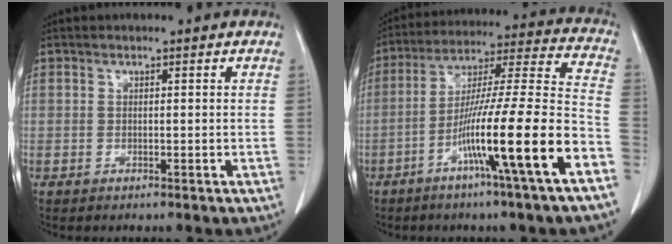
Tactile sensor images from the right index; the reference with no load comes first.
{"total": 18.7, "force": [-8.5, -0.9, 16.7], "torque": [-0.276, -0.012, -0.147]}